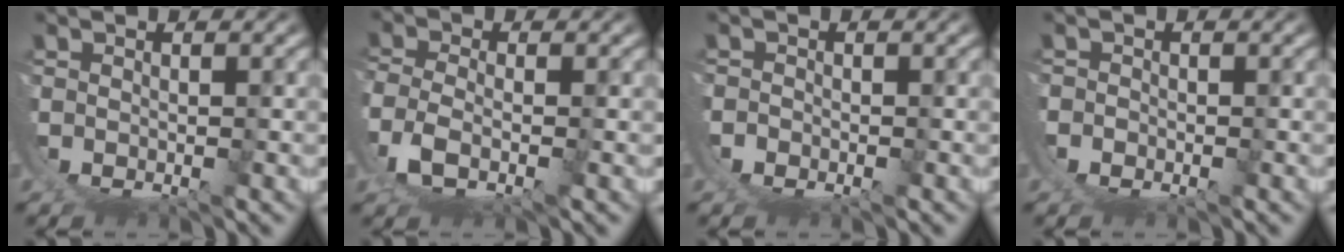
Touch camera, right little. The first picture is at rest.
{"total": 4.4, "force": [1.1, 2.8, 3.3], "torque": [-0.101, -0.026, 0.030]}
{"total": 2.4, "force": [-0.2, 2.3, 0.6], "torque": [-0.028, -0.006, -0.006]}
{"total": 2.6, "force": [-0.2, 2.5, 0.6], "torque": [-0.027, -0.006, -0.006]}